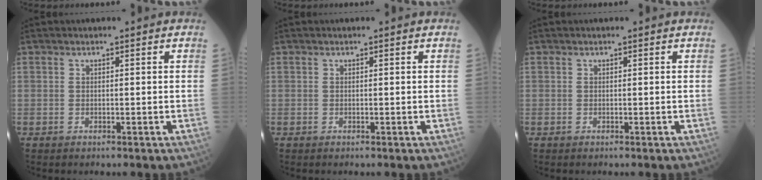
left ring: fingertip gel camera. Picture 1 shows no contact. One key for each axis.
{"total": 0.0}
{"total": 0.0}